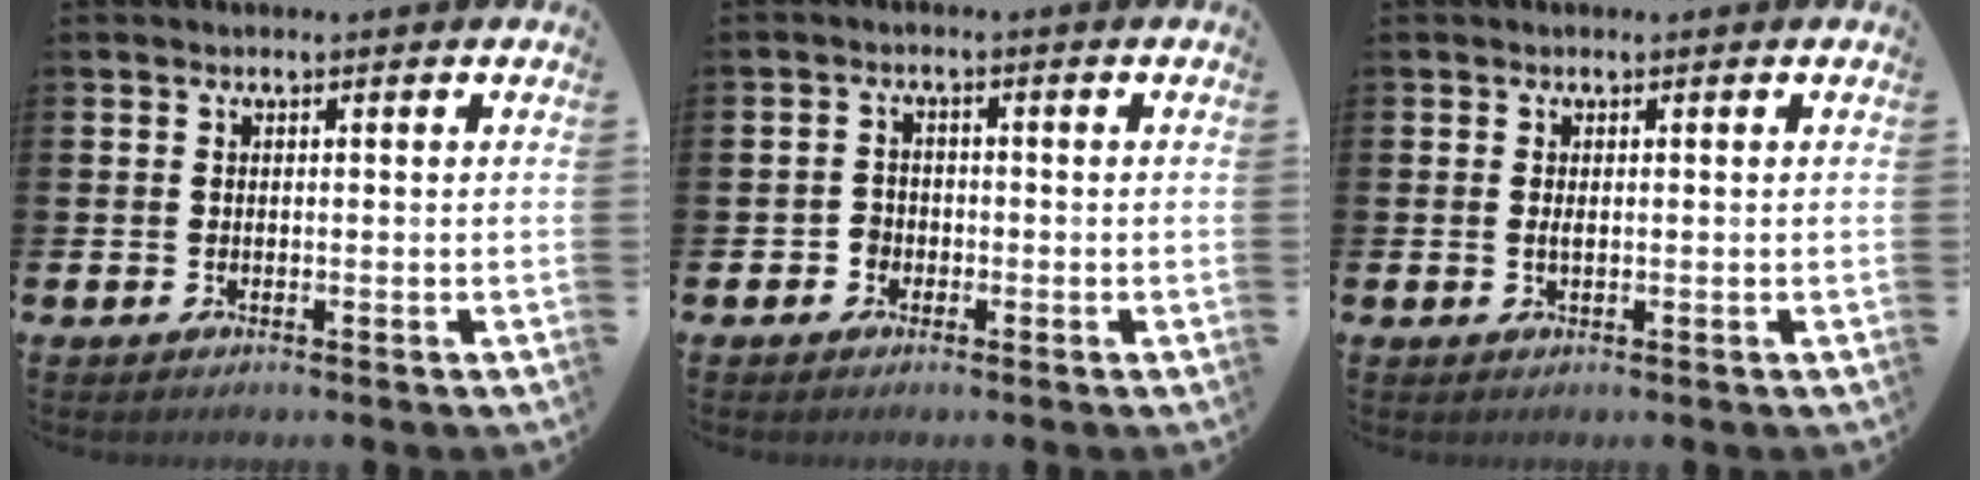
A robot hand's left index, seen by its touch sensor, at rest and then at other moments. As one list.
[{"total": 2.1, "force": [-1.2, 1.7, 0.1], "torque": [-0.012, 0.009, -0.027]}, {"total": 0.7, "force": [0.0, 0.2, 0.6], "torque": [-0.010, 0.001, -0.002]}]